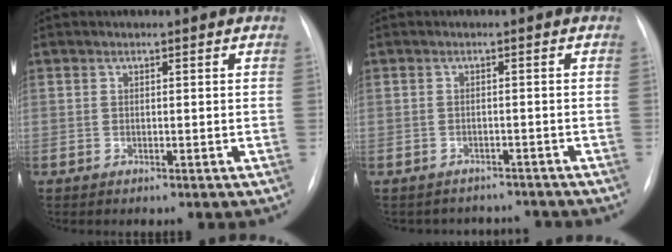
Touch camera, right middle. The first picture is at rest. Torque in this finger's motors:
{"motor_torque": [0.09, -0.20, 0.02, 0.00]}